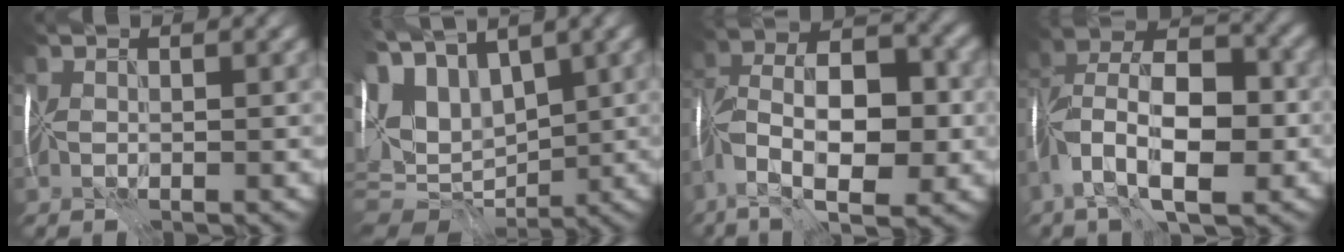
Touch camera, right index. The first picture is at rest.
{"total": 13.7, "force": [4.2, 7.7, 10.5], "torque": [-0.215, 0.036, 0.096]}
{"total": 9.9, "force": [-2.8, 5.1, 8.0], "torque": [-0.137, 0.019, -0.059]}
{"total": 10.8, "force": [-3.5, 5.5, 8.6], "torque": [-0.153, 0.012, -0.071]}